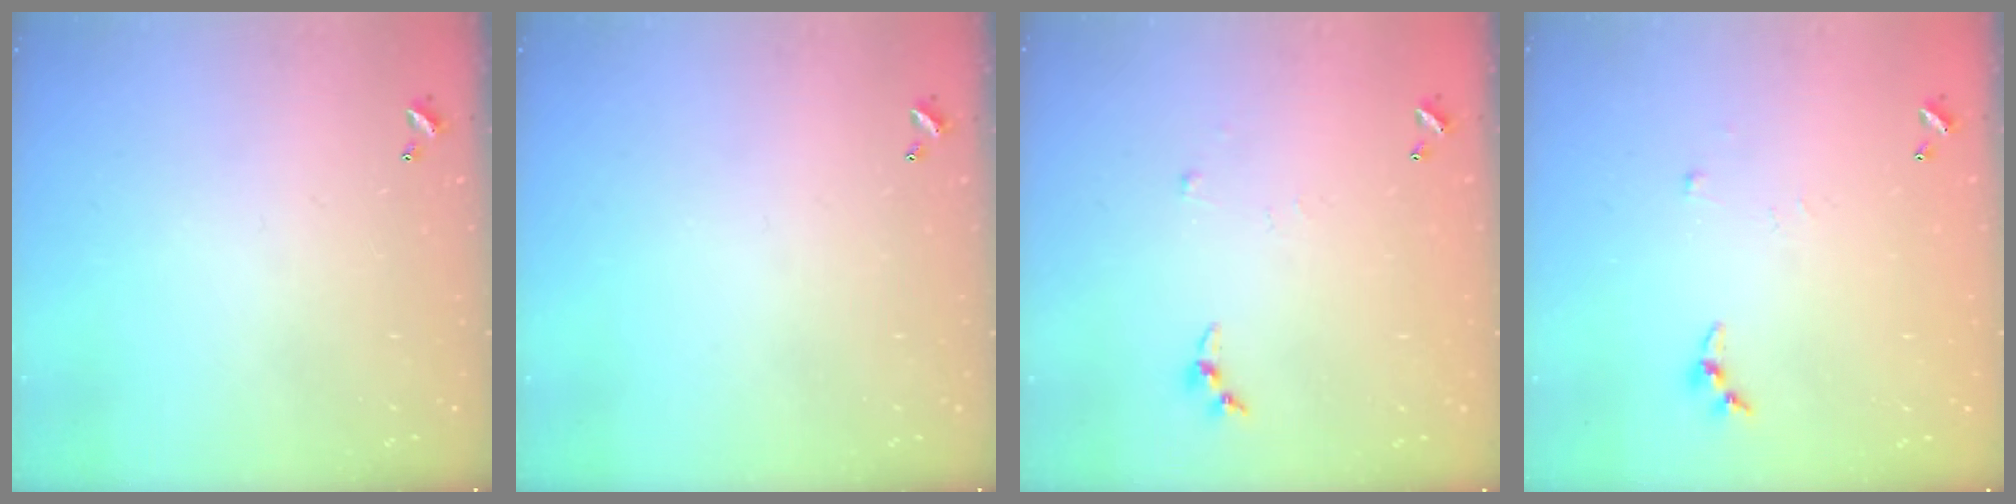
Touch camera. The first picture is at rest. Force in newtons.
{"total": 0.0}
{"total": 3.0, "press": 2.9, "slide": 0.4}
{"total": 3.7, "press": 3.6, "slide": 0.6}